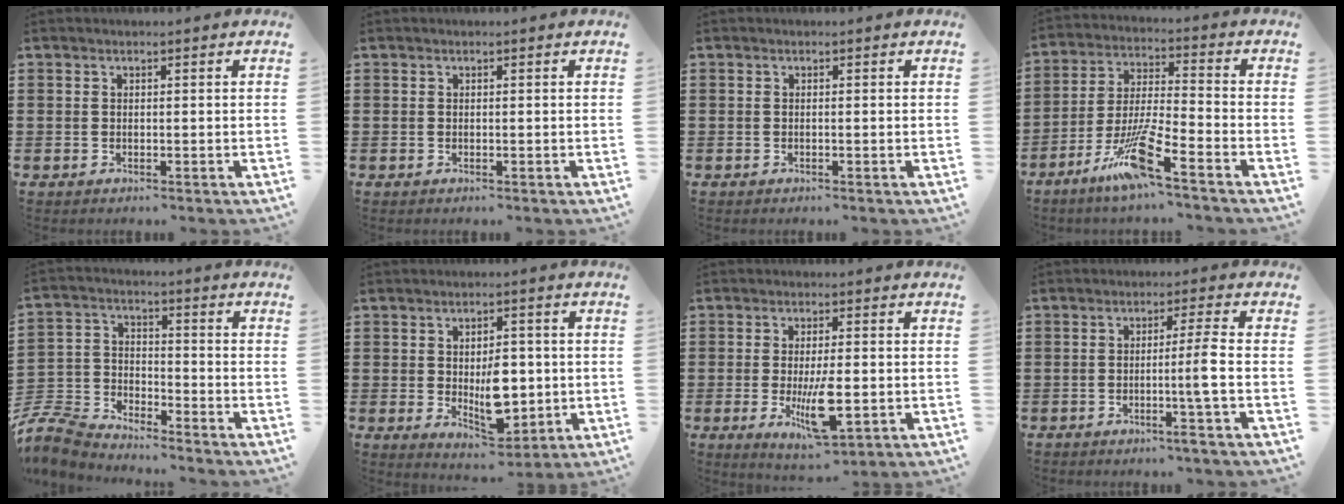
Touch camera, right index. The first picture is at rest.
{"total": 0.0}
{"total": 0.0}
{"total": 10.5, "force": [-7.3, 0.4, 7.6], "torque": [-0.166, -0.008, -0.145]}
{"total": 7.0, "force": [-6.8, 1.5, 1.2], "torque": [-0.056, -0.002, -0.145]}
{"total": 7.9, "force": [-0.5, 4.5, 6.4], "torque": [-0.084, 0.000, -0.010]}
{"total": 8.3, "force": [-1.8, 2.6, 7.7], "torque": [-0.145, -0.019, -0.030]}
{"total": 5.0, "force": [-1.4, -1.2, 4.7], "torque": [-0.081, -0.010, -0.030]}